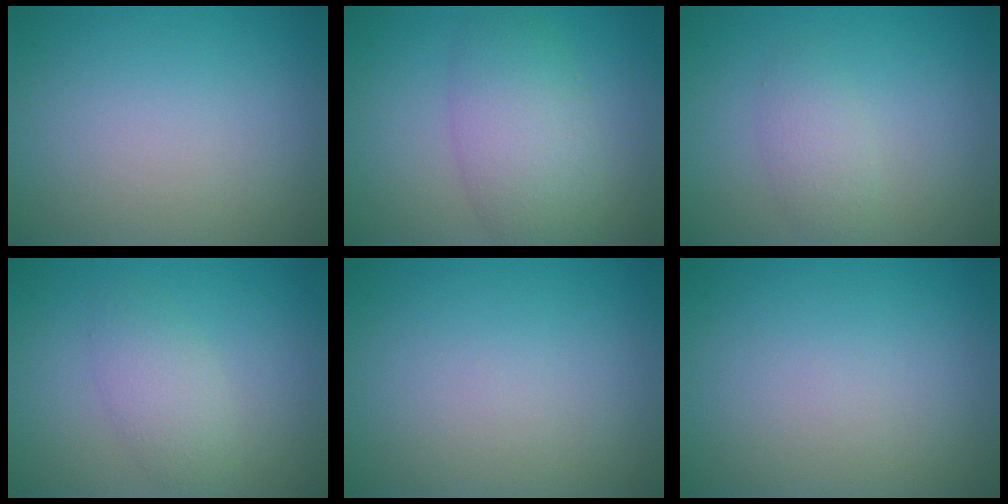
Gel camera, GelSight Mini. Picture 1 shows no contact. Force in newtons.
{"total": 5.3, "press": 5.3, "slide": 0.3}
{"total": 1.9, "press": 1.9, "slide": 0.1}
{"total": 2.7, "press": 2.7, "slide": 0.0}
{"total": 0.0}
{"total": 0.0}